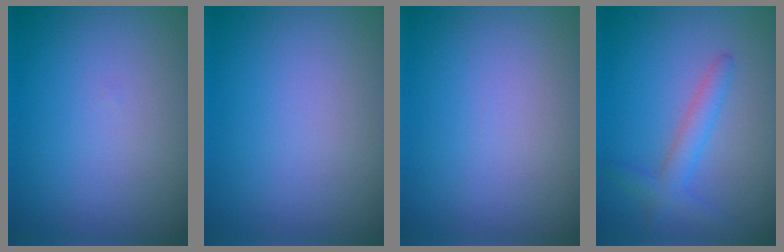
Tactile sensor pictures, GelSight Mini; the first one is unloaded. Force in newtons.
{"total": 0.0}
{"total": 0.0}
{"total": 2.4, "press": 2.4, "slide": 0.1}